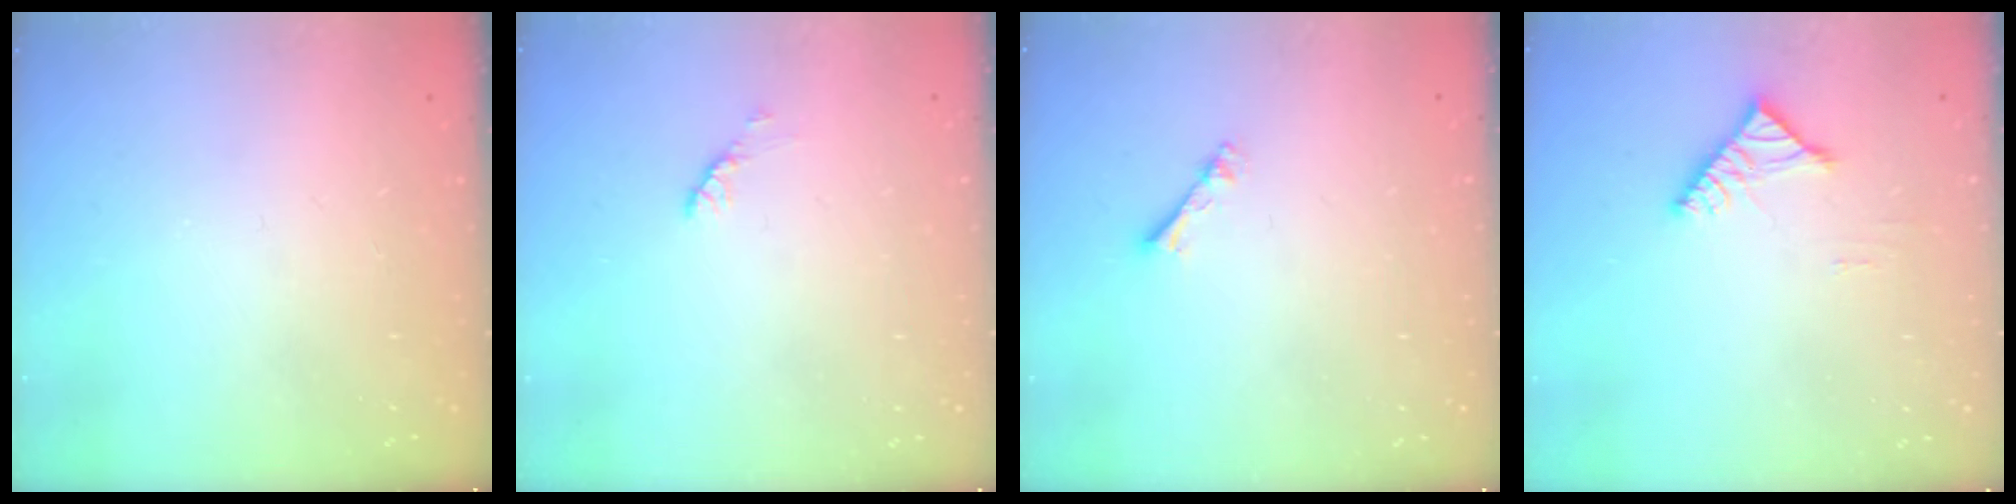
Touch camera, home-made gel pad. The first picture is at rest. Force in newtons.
{"total": 2.7, "press": 2.7, "slide": 0.5}
{"total": 2.1, "press": 2.1, "slide": 0.3}
{"total": 4.8, "press": 4.7, "slide": 0.8}